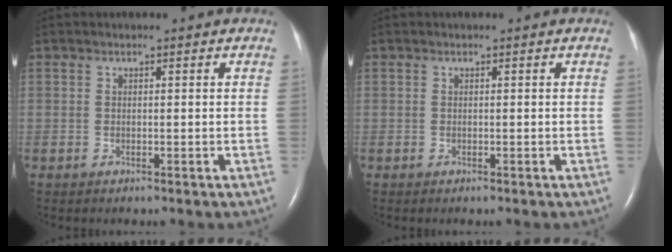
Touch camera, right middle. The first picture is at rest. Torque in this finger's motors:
{"motor_torque": [0.17, 0.00, 0.02, 0.00]}